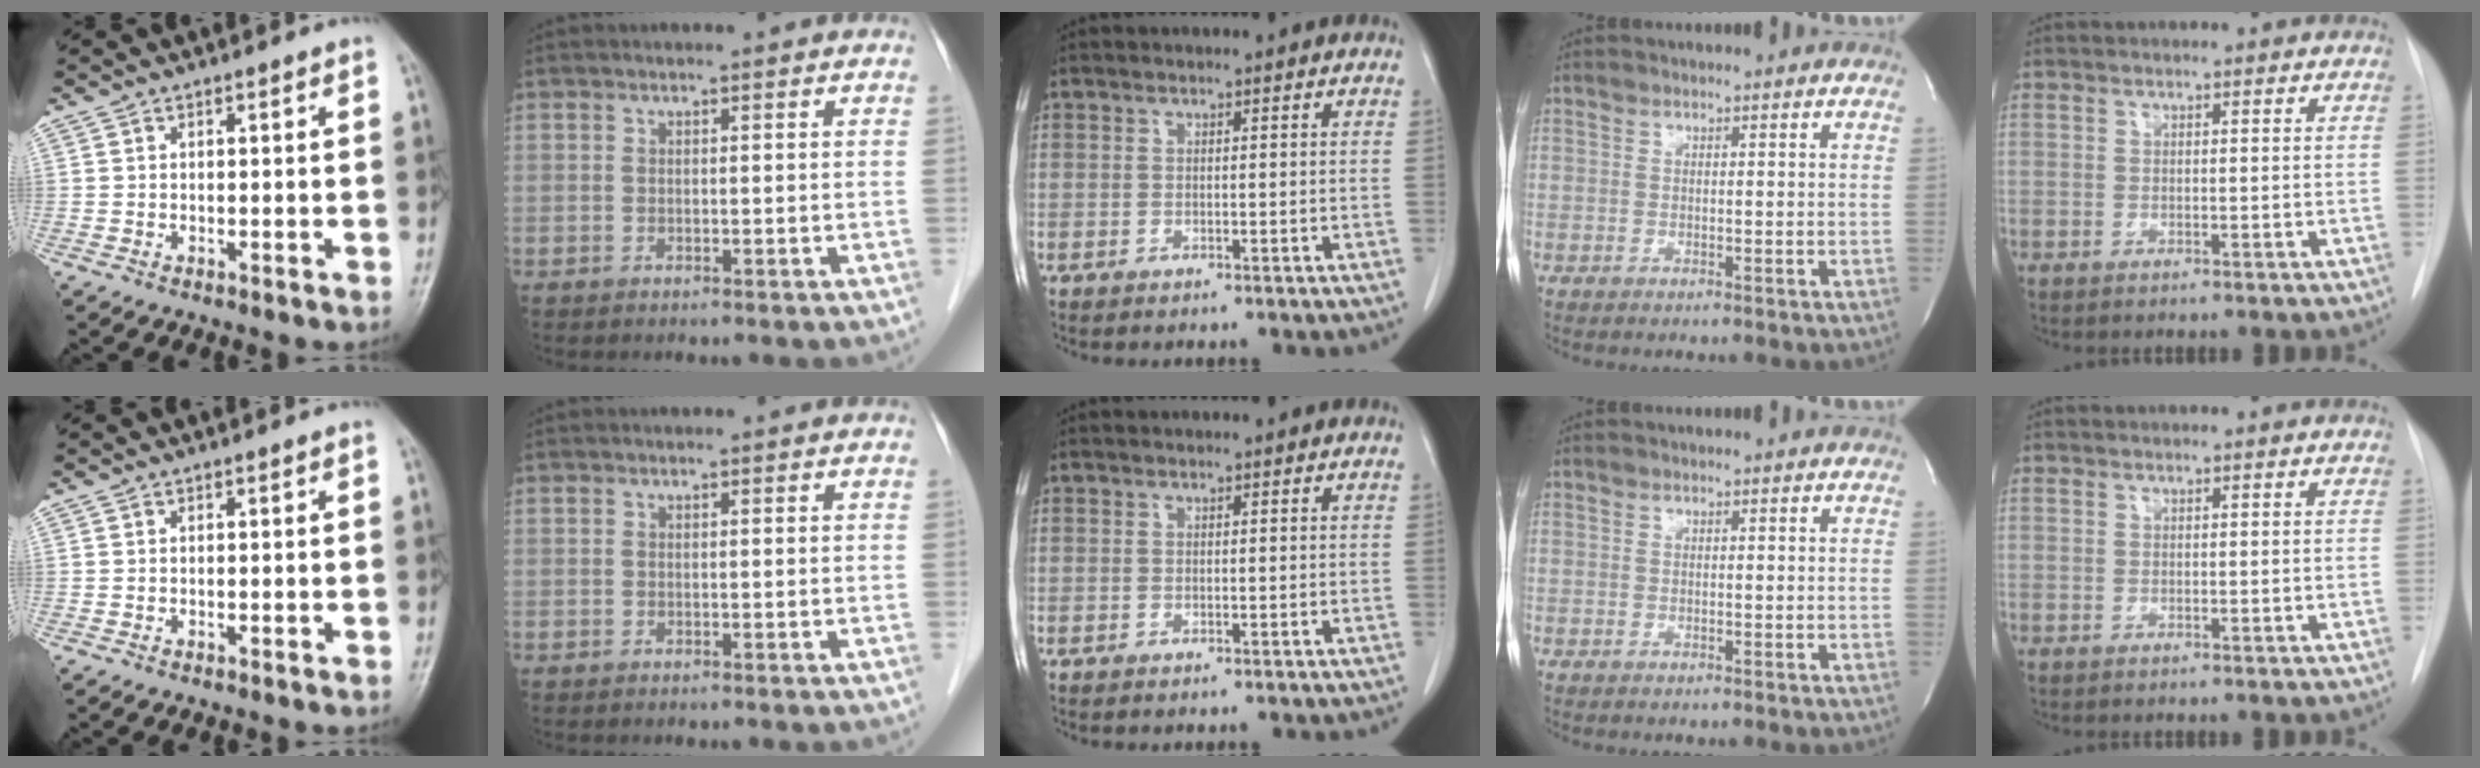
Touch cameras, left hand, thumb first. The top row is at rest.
{}